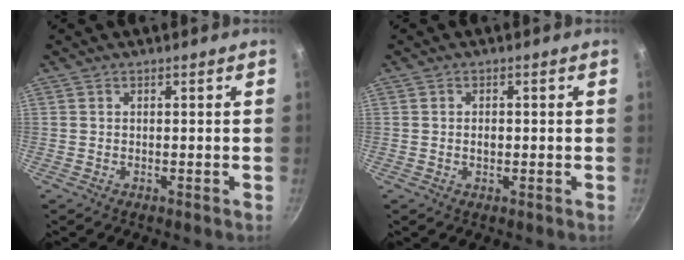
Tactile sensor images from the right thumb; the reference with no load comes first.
{"total": 1.7, "force": [-0.1, 1.1, 1.3], "torque": [-0.017, 0.004, -0.002]}